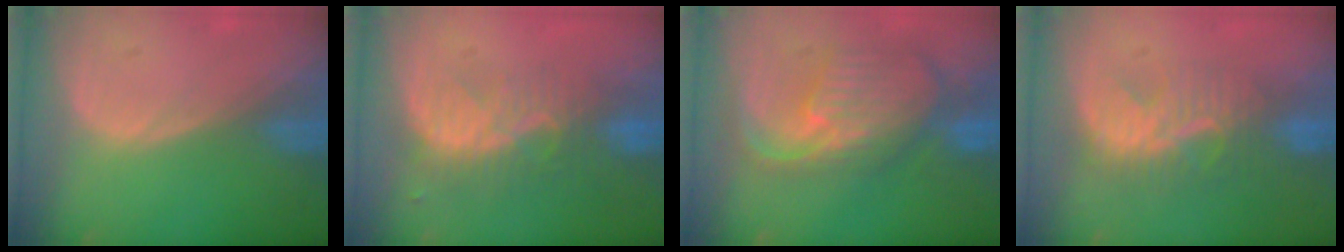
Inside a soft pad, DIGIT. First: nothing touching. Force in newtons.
{"total": 8.1, "press": 7.3, "slide": 3.6}
{"total": 10.5, "press": 9.5, "slide": 4.7}
{"total": 8.0, "press": 7.8, "slide": 2.0}